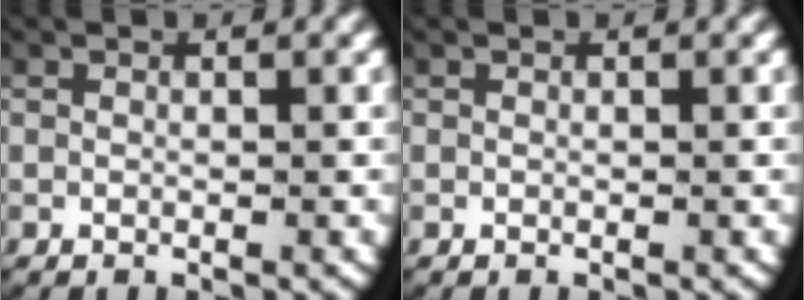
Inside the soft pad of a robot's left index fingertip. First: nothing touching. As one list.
[{"total": 0.0}]